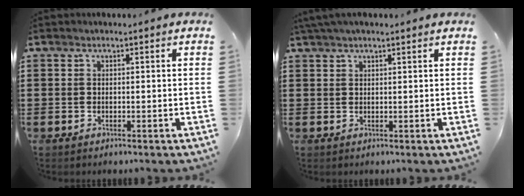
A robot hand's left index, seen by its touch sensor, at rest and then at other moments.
{"total": 1.7, "force": [1.4, 0.2, 1.1], "torque": [-0.023, 0.002, 0.026]}